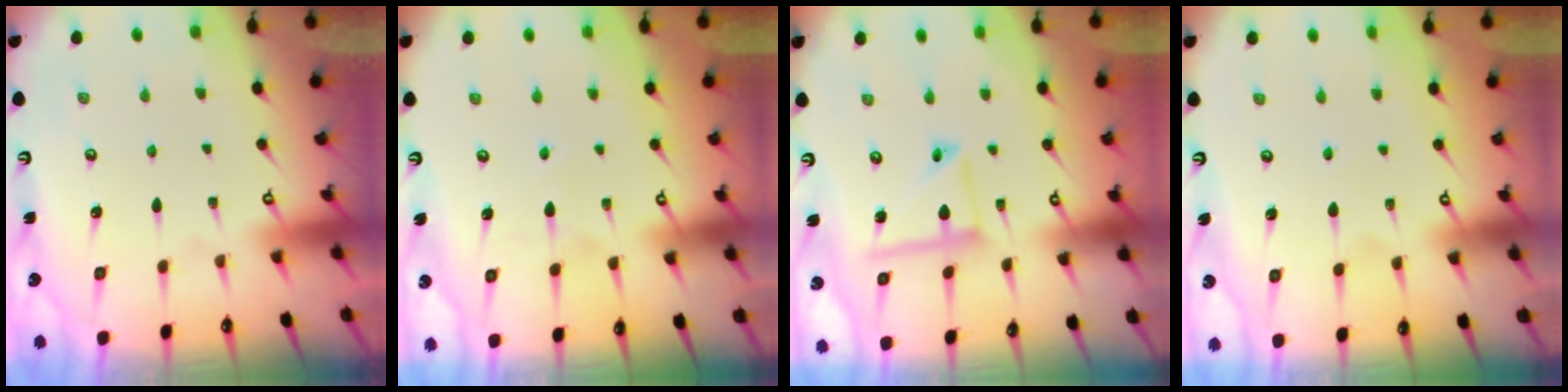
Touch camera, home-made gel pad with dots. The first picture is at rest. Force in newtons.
{"total": 4.7, "press": 4.7, "slide": 0.5}
{"total": 7.9, "press": 7.8, "slide": 0.6}
{"total": 2.8, "press": 2.7, "slide": 0.3}